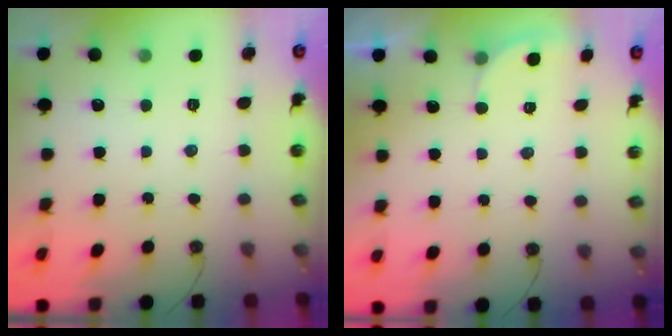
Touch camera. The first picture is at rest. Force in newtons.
{"total": 2.1, "press": 2.1, "slide": 0.6}